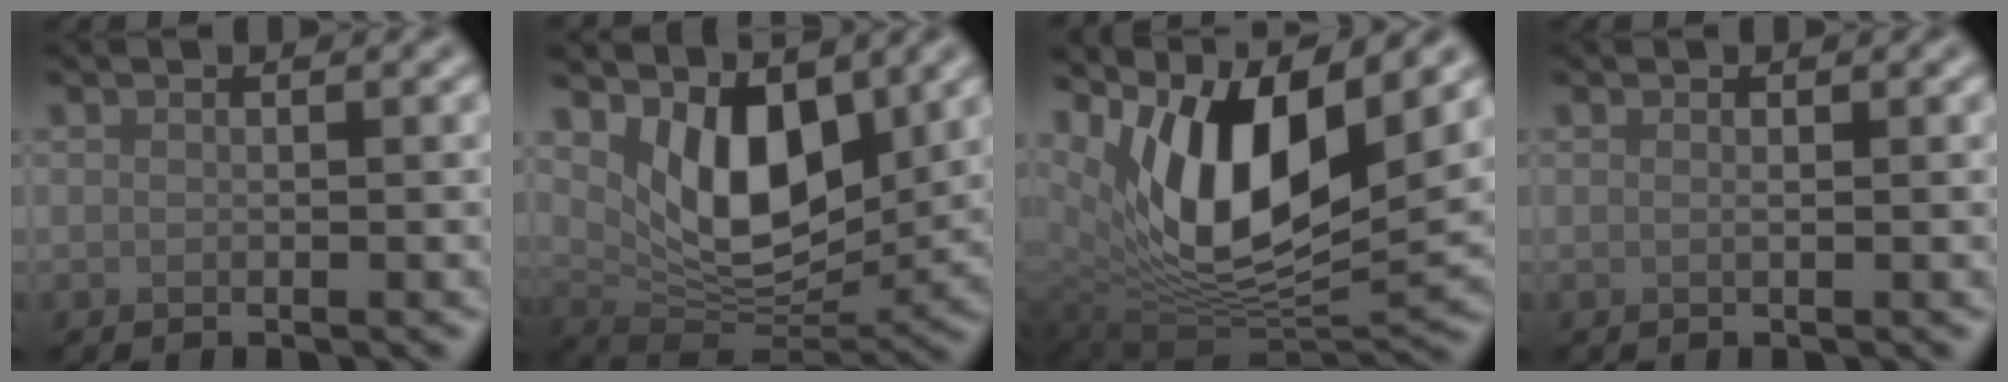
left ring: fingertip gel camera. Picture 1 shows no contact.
{"total": 7.4, "force": [2.8, 3.9, 5.7], "torque": [-0.101, -0.025, 0.048]}
{"total": 11.9, "force": [5.1, 5.0, 9.5], "torque": [-0.164, -0.010, 0.101]}
{"total": 0.0}